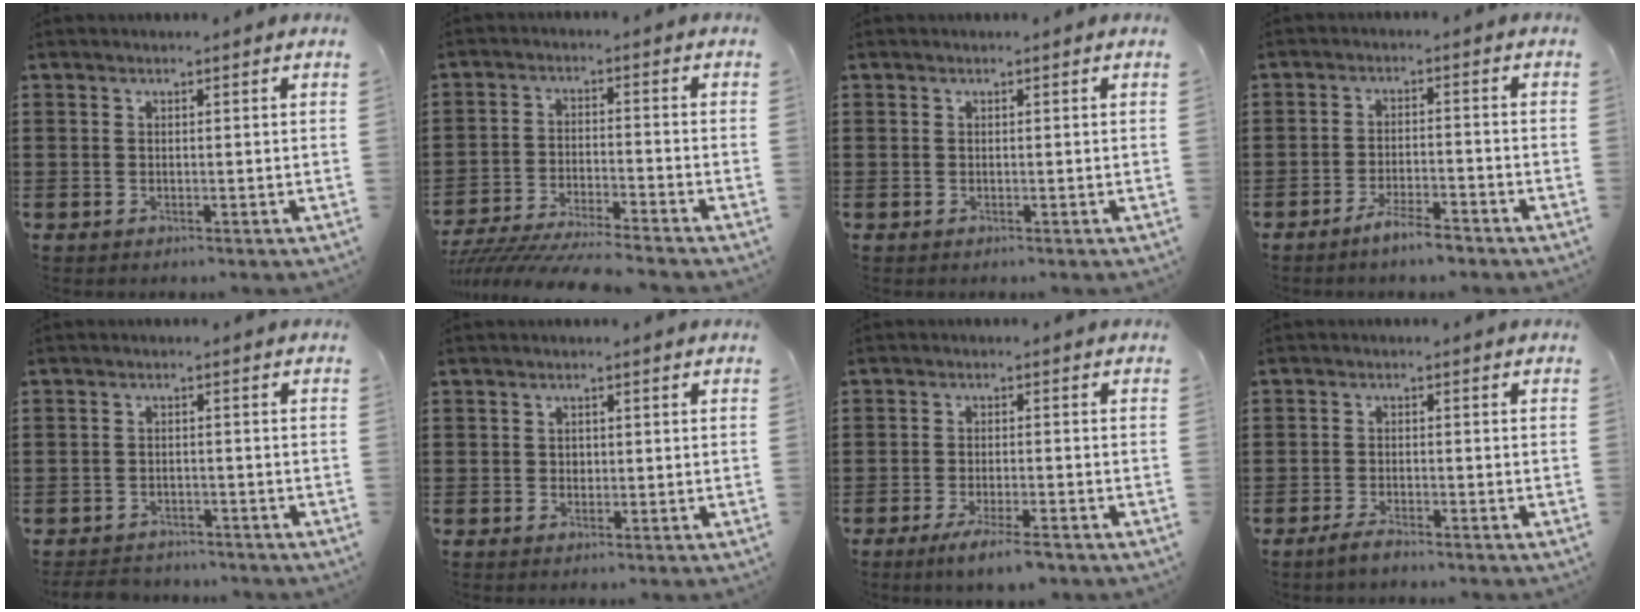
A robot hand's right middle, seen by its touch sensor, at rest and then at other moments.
{"total": 6.3, "force": [-6.0, 0.0, 1.7], "torque": [-0.042, -0.009, -0.122]}
{"total": 0.0}
{"total": 4.1, "force": [-3.5, 0.4, 2.1], "torque": [-0.043, 0.002, -0.066]}
{"total": 2.5, "force": [-2.4, 0.6, 0.0], "torque": [-0.007, -0.001, -0.054]}
{"total": 0.8, "force": [0.2, 0.7, 0.3], "torque": [-0.009, 0.003, 0.004]}
{"total": 4.1, "force": [-3.0, 0.3, 2.8], "torque": [-0.051, -0.006, -0.052]}
{"total": 2.1, "force": [-1.7, 0.4, 1.1], "torque": [-0.028, 0.001, -0.036]}